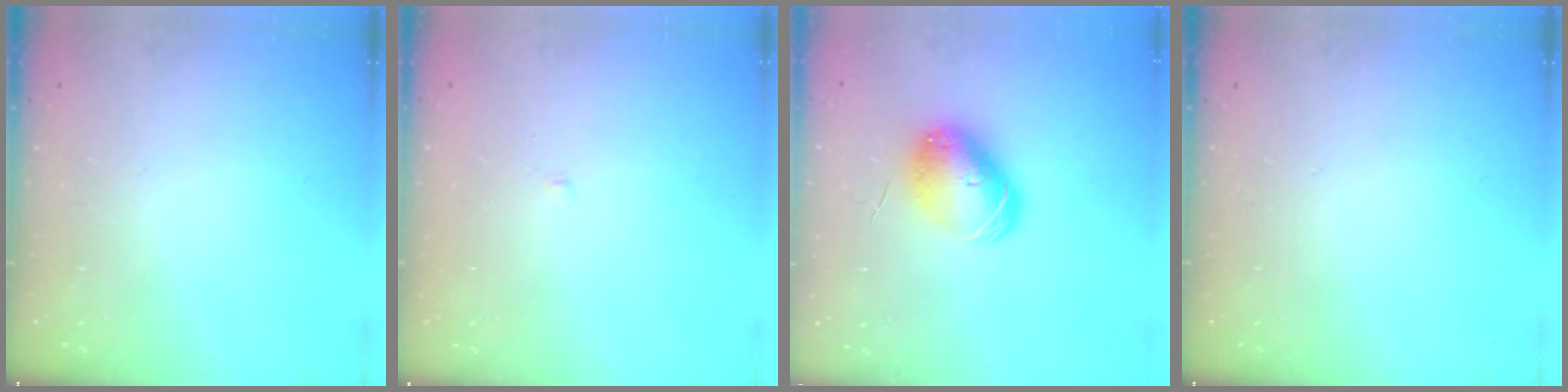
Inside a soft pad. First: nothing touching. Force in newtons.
{"total": 1.9, "press": 1.9, "slide": 0.2}
{"total": 9.6, "press": 9.4, "slide": 1.7}
{"total": 0.0}